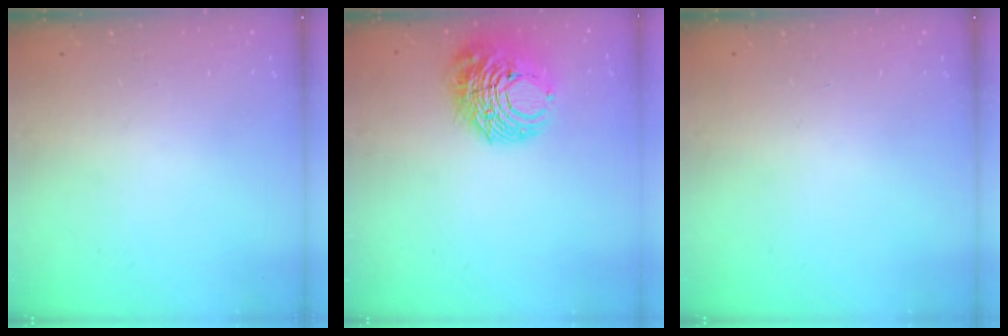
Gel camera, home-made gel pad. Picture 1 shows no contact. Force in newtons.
{"total": 10.9, "press": 10.8, "slide": 1.4}
{"total": 0.0}